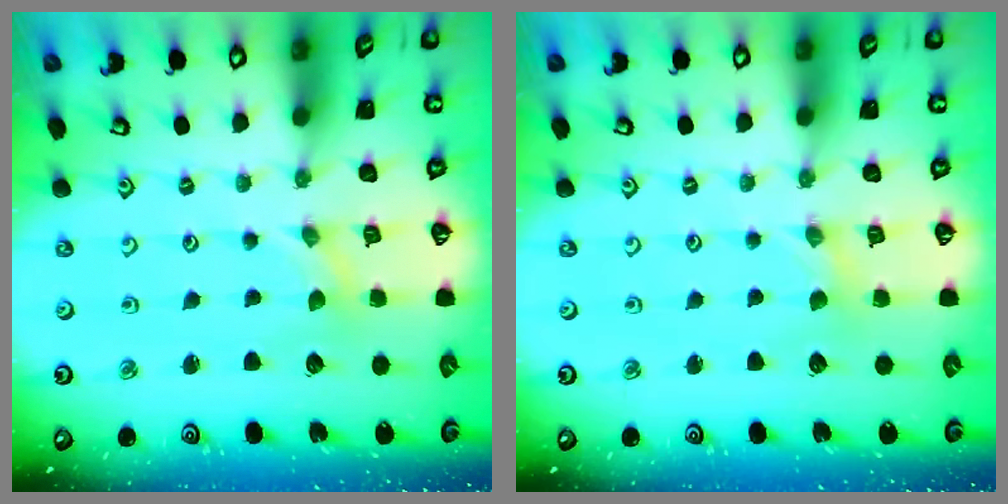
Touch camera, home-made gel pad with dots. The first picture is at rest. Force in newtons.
{"total": 1.7, "press": 1.7, "slide": 0.3}